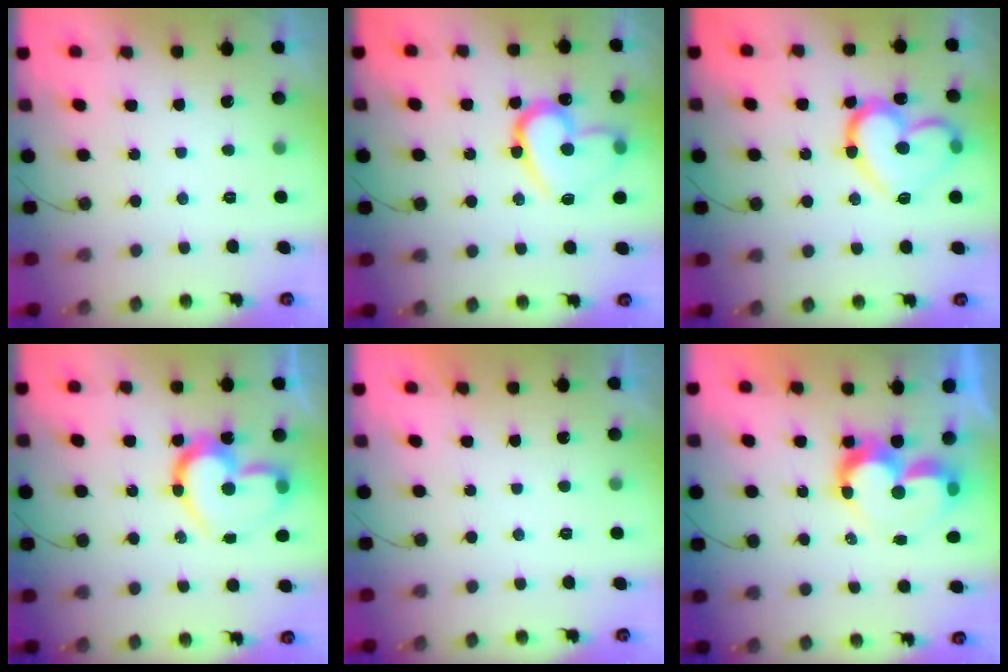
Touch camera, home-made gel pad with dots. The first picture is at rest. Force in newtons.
{"total": 16.3, "press": 16.2, "slide": 2.2}
{"total": 18.4, "press": 18.4, "slide": 1.0}
{"total": 18.1, "press": 18.1, "slide": 1.3}
{"total": 1.6, "press": 1.6, "slide": 0.1}
{"total": 10.8, "press": 10.8, "slide": 0.7}